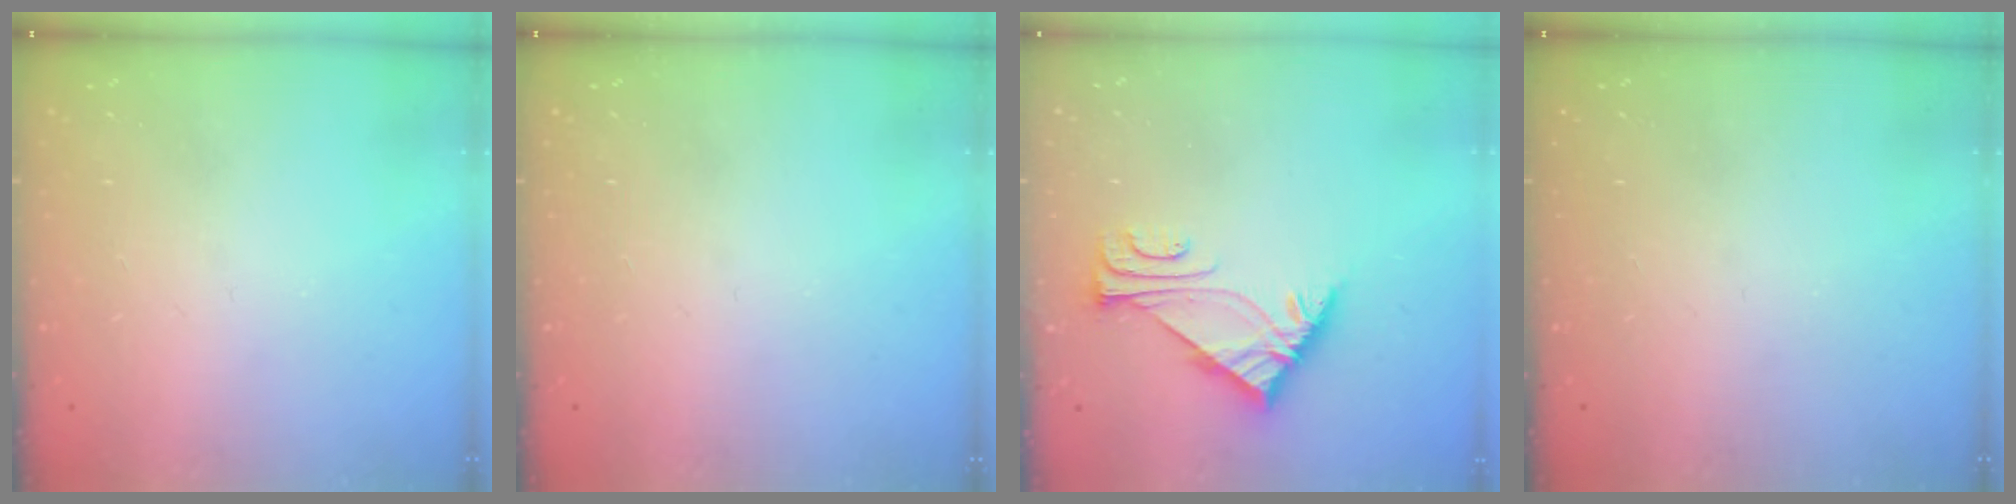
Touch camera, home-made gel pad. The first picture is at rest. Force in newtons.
{"total": 0.0}
{"total": 5.7, "press": 5.6, "slide": 0.9}
{"total": 0.0}